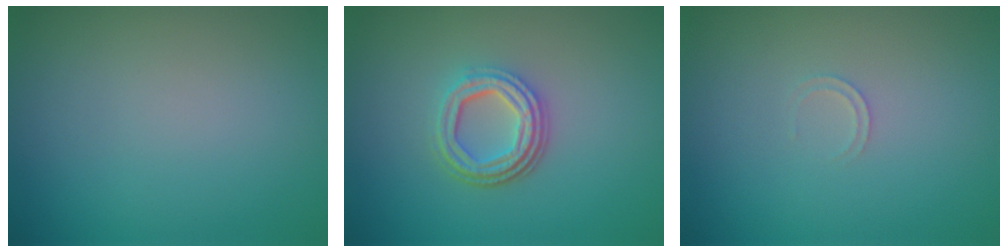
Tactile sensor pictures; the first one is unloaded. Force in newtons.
{"total": 4.2, "press": 3.2, "slide": 2.7}
{"total": 0.7, "press": 0.7, "slide": 0.1}